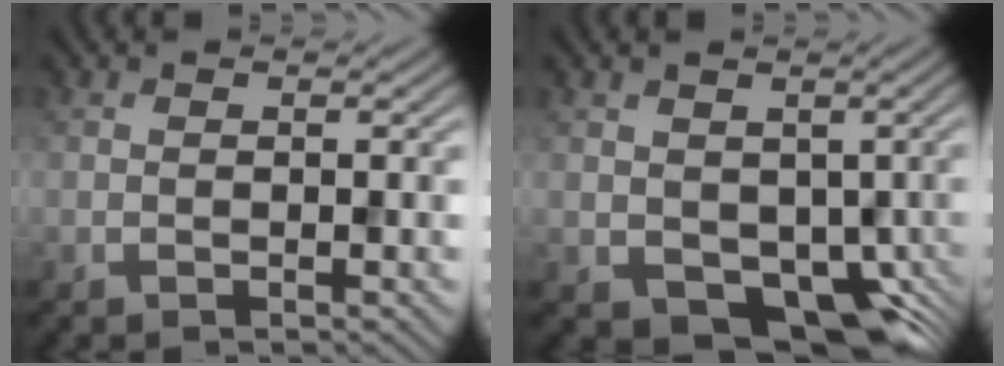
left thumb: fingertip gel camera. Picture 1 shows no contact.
{"total": 7.7, "force": [-1.3, 5.7, 5.0], "torque": [-0.084, -0.034, -0.013]}